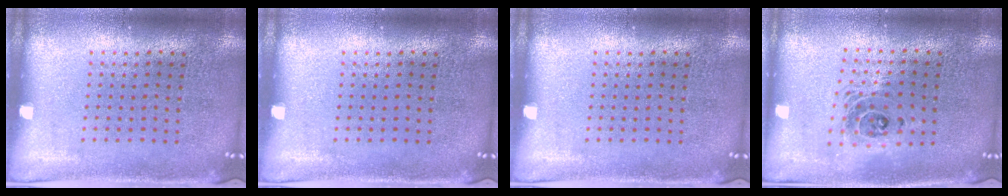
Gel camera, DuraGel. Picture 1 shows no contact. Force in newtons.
{"total": 0.0}
{"total": 0.0}
{"total": 1.5, "press": 1.3, "slide": 0.9}